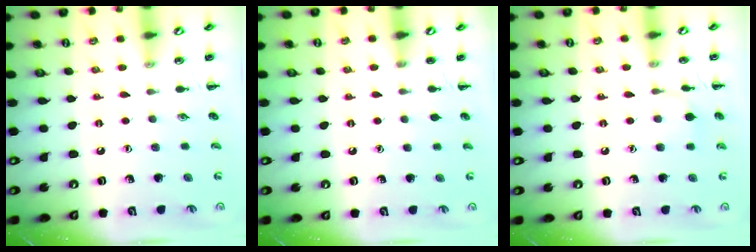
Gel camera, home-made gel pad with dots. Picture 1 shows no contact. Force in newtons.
{"total": 0.0}
{"total": 6.5, "press": 6.3, "slide": 1.7}